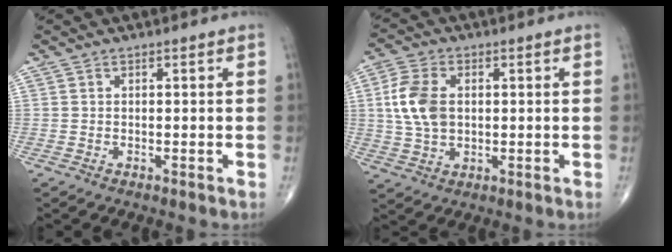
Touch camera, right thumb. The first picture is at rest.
{"total": 9.0, "force": [1.1, 5.8, 6.8], "torque": [-0.138, 0.004, 0.024]}